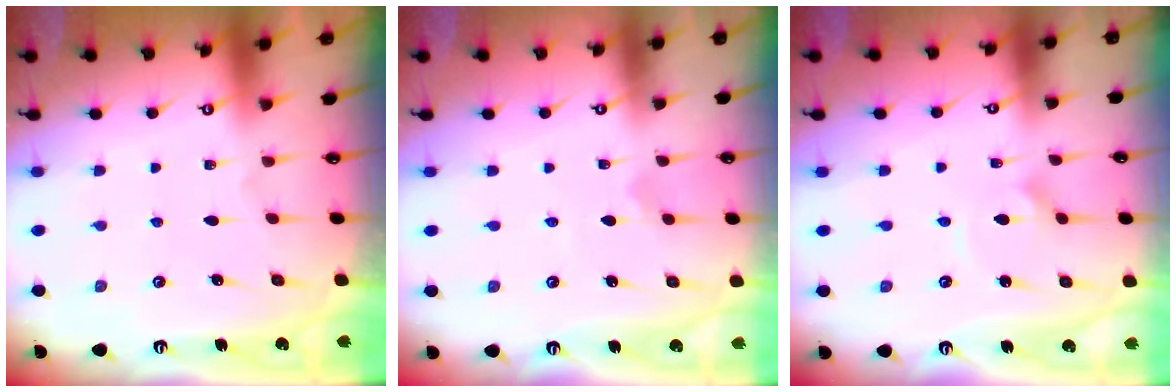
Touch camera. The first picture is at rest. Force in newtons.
{"total": 1.9, "press": 1.9, "slide": 0.5}
{"total": 2.6, "press": 2.6, "slide": 0.3}